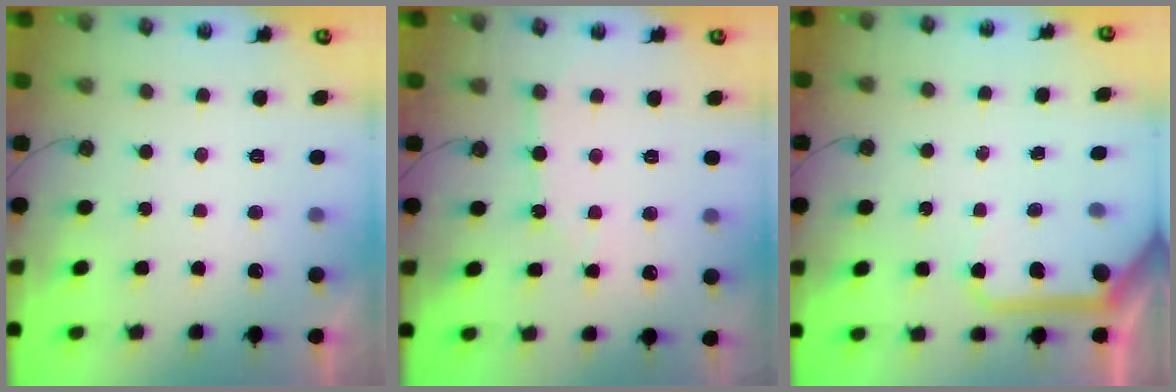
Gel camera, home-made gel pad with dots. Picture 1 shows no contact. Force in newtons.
{"total": 3.6, "press": 3.5, "slide": 0.5}
{"total": 10.3, "press": 10.3, "slide": 1.2}